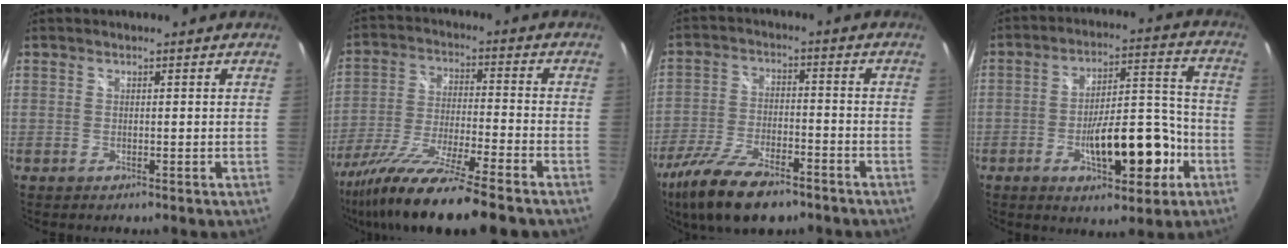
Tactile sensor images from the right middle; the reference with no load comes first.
{"total": 18.3, "force": [-14.3, 0.5, 11.3], "torque": [-0.219, -0.052, -0.251]}
{"total": 15.5, "force": [-11.0, 5.6, 9.3], "torque": [-0.202, -0.036, -0.197]}
{"total": 14.3, "force": [-5.9, 5.4, 11.9], "torque": [-0.191, 0.015, -0.077]}